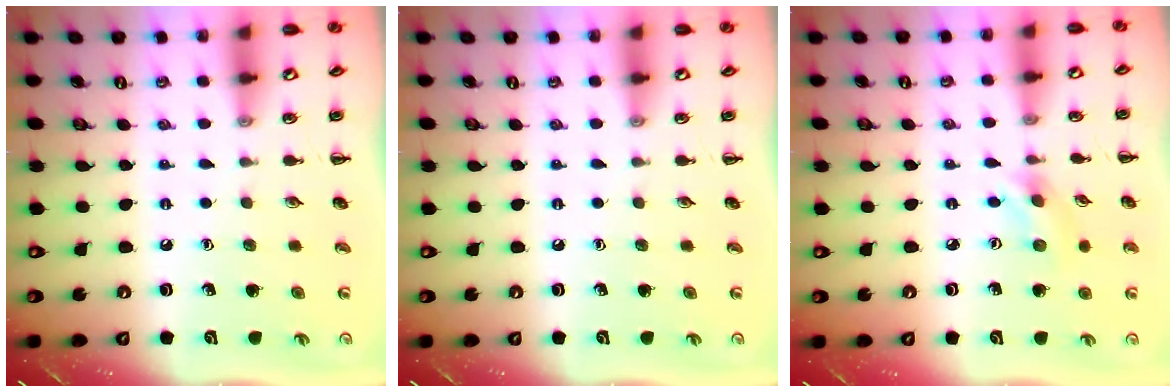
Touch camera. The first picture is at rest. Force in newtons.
{"total": 0.0}
{"total": 2.7, "press": 2.6, "slide": 0.8}